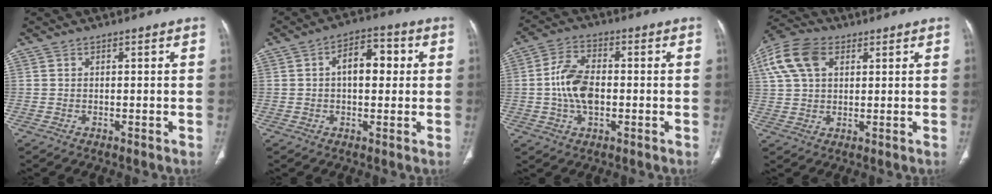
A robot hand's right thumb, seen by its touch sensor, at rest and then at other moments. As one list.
[{"total": 8.6, "force": [1.2, 4.9, 6.9], "torque": [-0.086, 0.023, 0.014]}, {"total": 9.7, "force": [-0.7, 5.7, 7.8], "torque": [-0.143, 0.014, -0.017]}, {"total": 11.8, "force": [4.4, 7.7, 7.8], "torque": [-0.165, 0.015, 0.082]}]